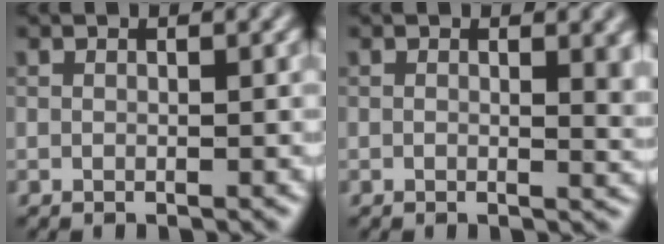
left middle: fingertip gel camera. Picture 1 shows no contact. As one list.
[{"total": 2.6, "force": [0.6, 0.8, 2.4], "torque": [-0.026, -0.003, 0.007]}]